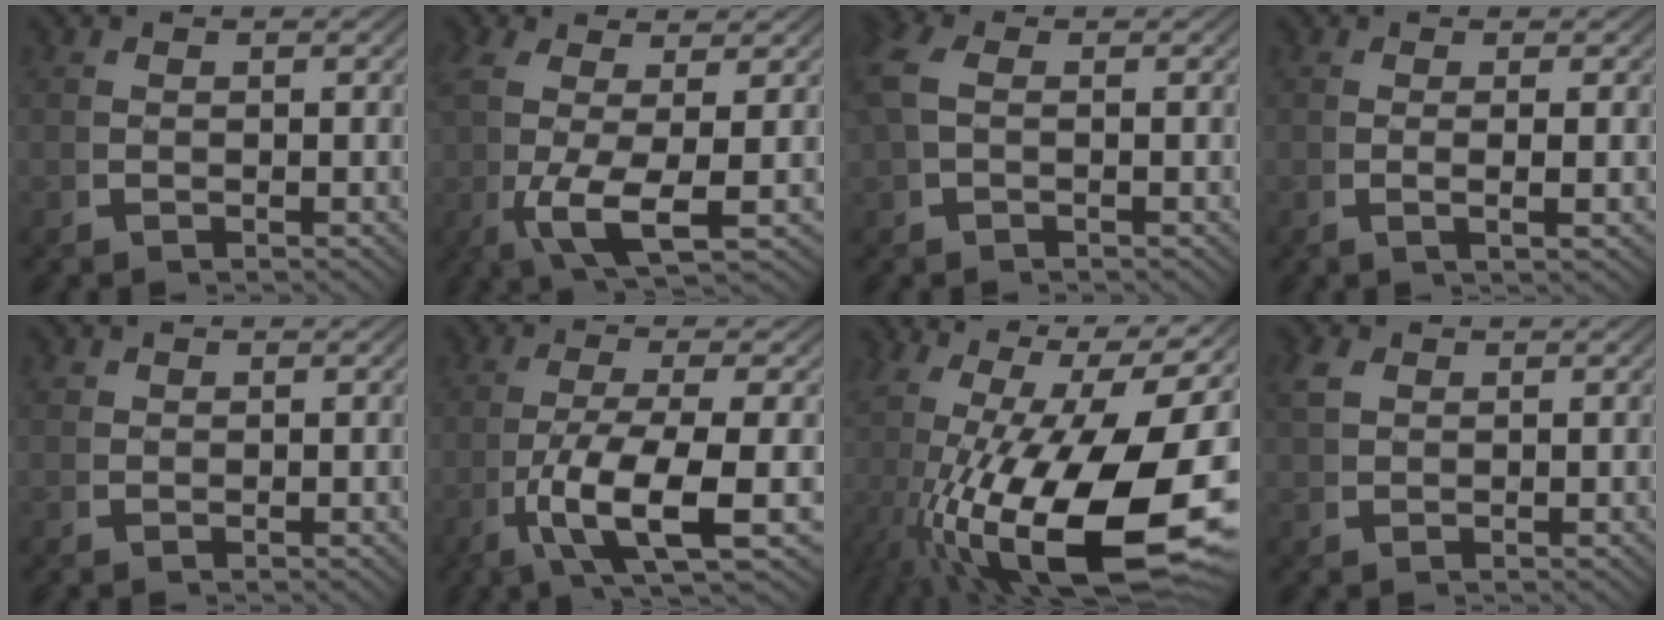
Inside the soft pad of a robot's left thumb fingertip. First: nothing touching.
{"total": 6.6, "force": [-0.4, 2.4, 6.2], "torque": [-0.149, -0.026, 0.007]}
{"total": 2.4, "force": [0.3, 1.6, 1.7], "torque": [-0.057, -0.001, 0.009]}
{"total": 2.2, "force": [0.2, -0.2, 2.2], "torque": [-0.046, 0.000, 0.002]}
{"total": 0.8, "force": [0.6, 0.5, 0.2], "torque": [-0.008, -0.003, 0.015]}
{"total": 9.4, "force": [-2.0, 3.5, 8.5], "torque": [-0.187, -0.031, -0.015]}
{"total": 21.9, "force": [-2.0, 12.3, 18.0], "torque": [-0.311, -0.062, 0.008]}
{"total": 1.8, "force": [1.3, 0.9, 0.9], "torque": [-0.023, 0.005, 0.030]}